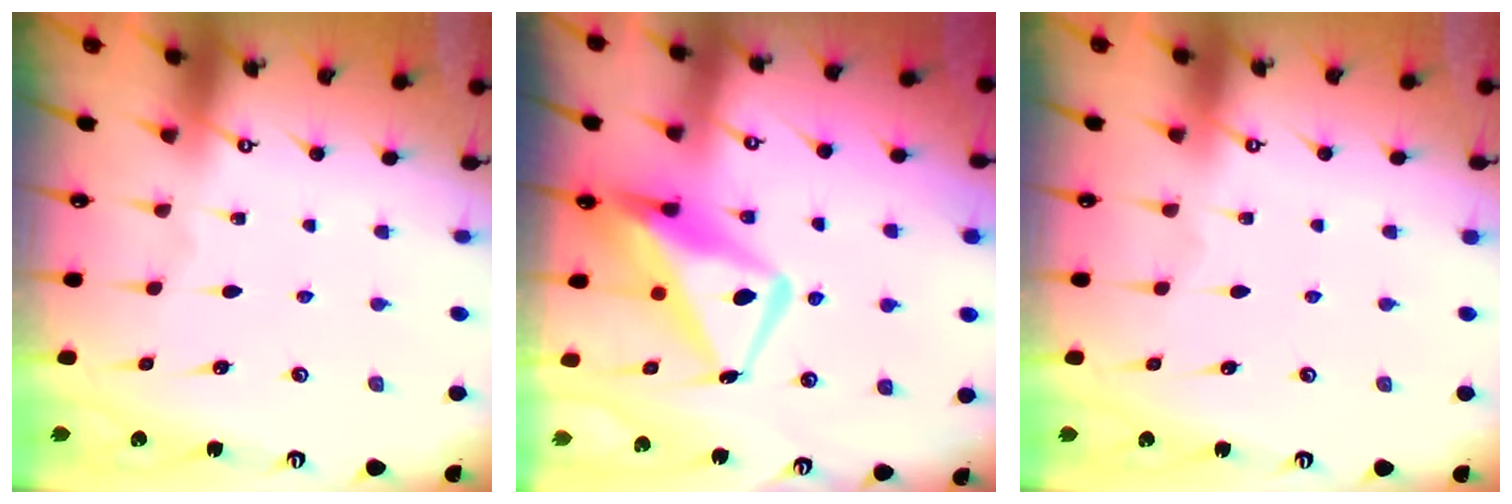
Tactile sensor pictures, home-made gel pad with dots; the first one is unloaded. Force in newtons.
{"total": 14.7, "press": 14.5, "slide": 2.3}
{"total": 3.8, "press": 3.8, "slide": 0.1}